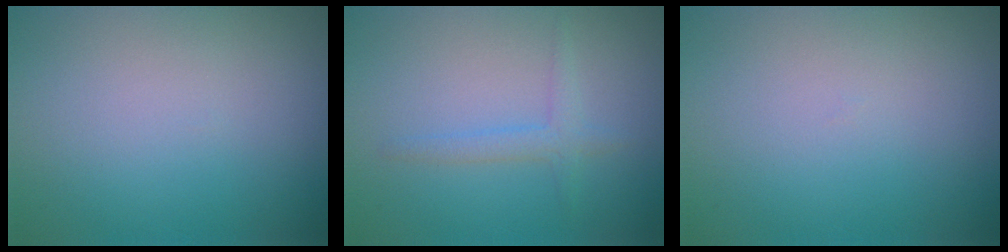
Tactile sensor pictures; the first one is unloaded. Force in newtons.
{"total": 1.5, "press": 1.5, "slide": 0.0}
{"total": 0.0}